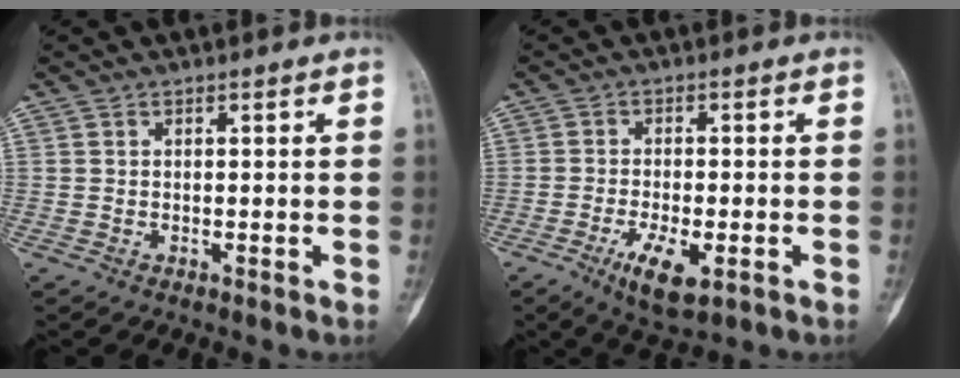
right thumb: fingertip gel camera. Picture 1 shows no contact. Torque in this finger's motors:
{"motor_torque": [-0.10, -0.15, 0.09, -0.09, 0.01]}